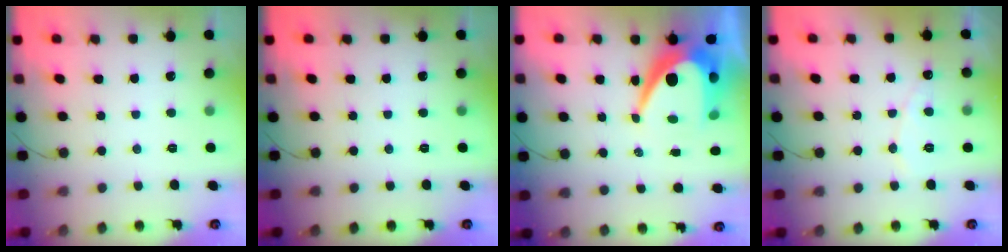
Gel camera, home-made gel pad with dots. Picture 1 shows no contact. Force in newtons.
{"total": 0.0}
{"total": 13.1, "press": 13.1, "slide": 0.9}
{"total": 5.8, "press": 5.8, "slide": 0.5}